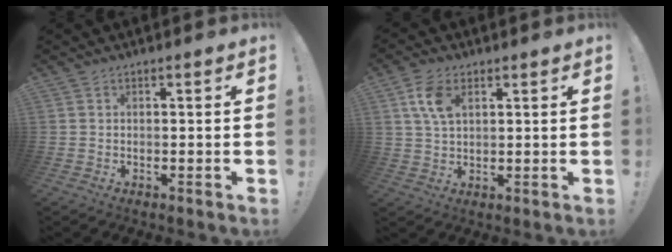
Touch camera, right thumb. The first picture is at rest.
{"total": 8.0, "force": [3.3, 4.8, 5.5], "torque": [-0.108, 0.000, 0.064]}